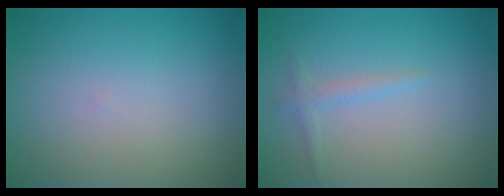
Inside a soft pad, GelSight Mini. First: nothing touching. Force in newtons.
{"total": 1.1, "press": 1.1, "slide": 0.1}